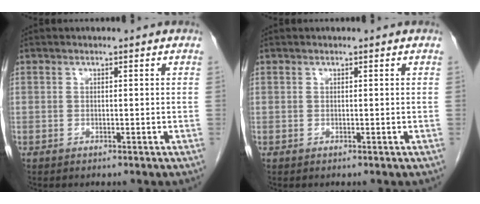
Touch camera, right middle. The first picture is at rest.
{"total": 0.0}